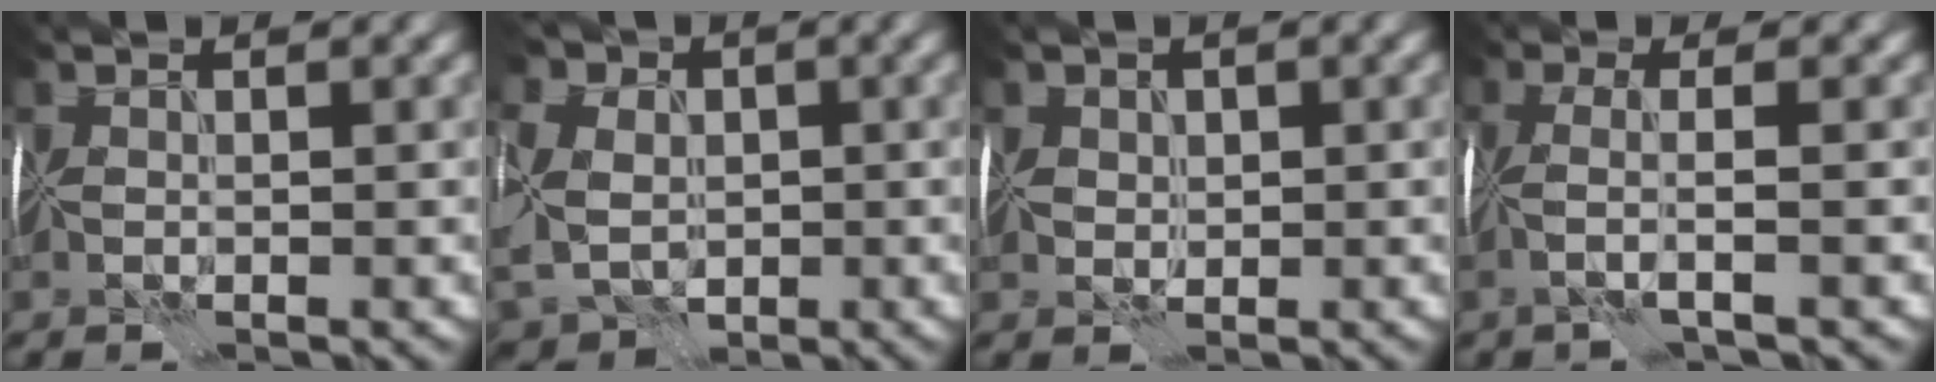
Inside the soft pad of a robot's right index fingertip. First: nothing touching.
{"total": 12.1, "force": [1.0, 9.7, 7.1], "torque": [-0.145, 0.015, -0.017]}
{"total": 1.5, "force": [0.6, 1.2, 0.6], "torque": [-0.010, 0.003, 0.008]}
{"total": 2.6, "force": [-0.5, 0.3, 2.5], "torque": [-0.049, 0.002, -0.016]}